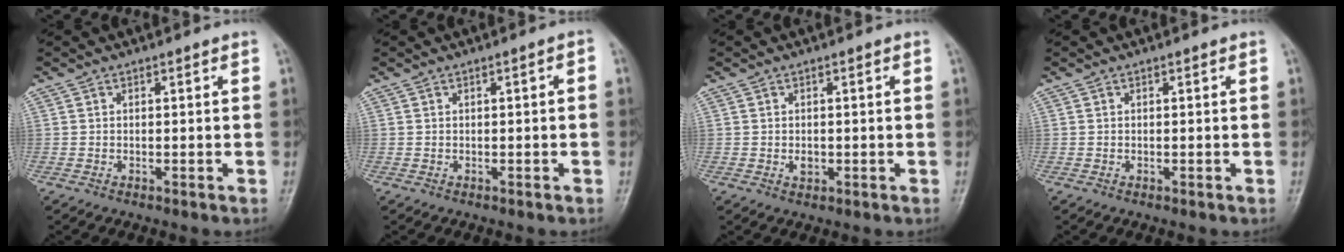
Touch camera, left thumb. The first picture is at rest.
{"total": 1.4, "force": [-0.1, 0.4, 1.3], "torque": [-0.018, 0.010, -0.002]}
{"total": 1.5, "force": [-0.4, 1.2, 0.9], "torque": [-0.007, 0.001, -0.007]}
{"total": 0.0}